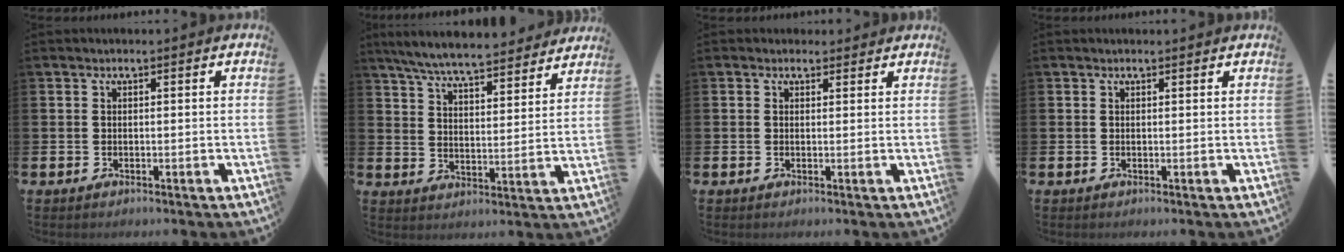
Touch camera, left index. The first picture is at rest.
{"total": 7.6, "force": [7.2, 0.7, 2.3], "torque": [-0.066, -0.046, 0.126]}
{"total": 1.2, "force": [1.0, 0.7, 0.0], "torque": [0.008, 0.004, 0.015]}
{"total": 0.0}